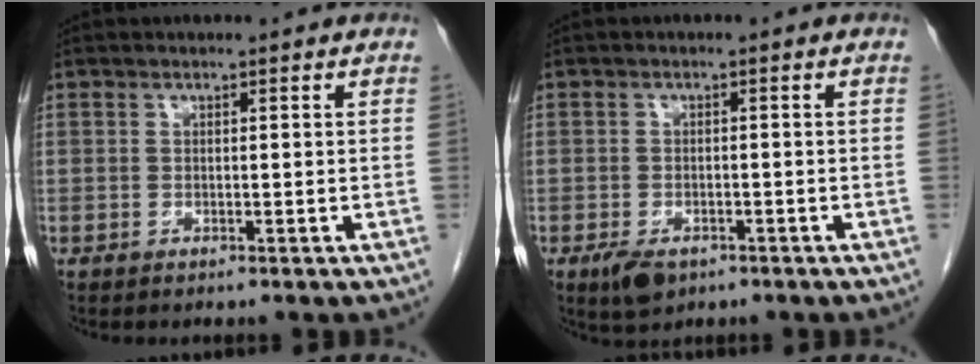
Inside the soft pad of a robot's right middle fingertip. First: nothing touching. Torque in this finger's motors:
{"motor_torque": [0.64, -0.28, 0.01, 0.01]}